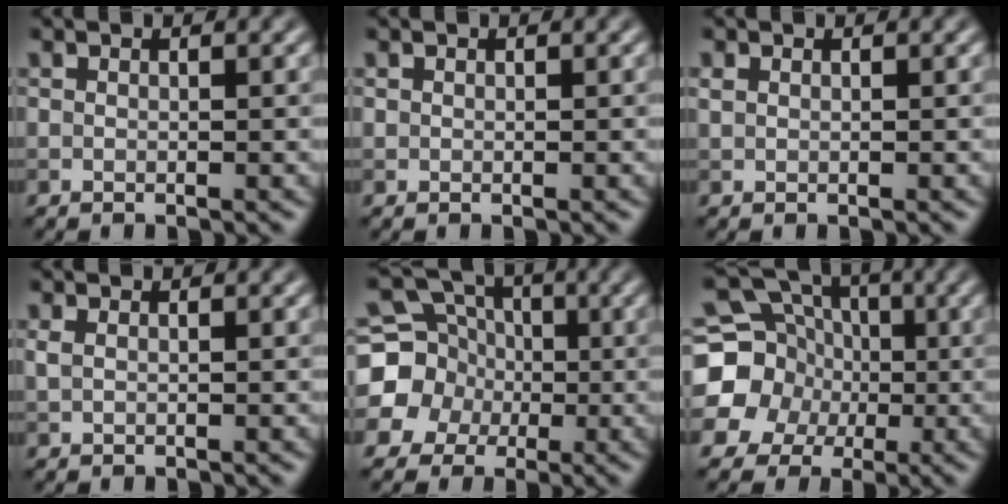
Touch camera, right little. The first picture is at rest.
{"total": 0.0}
{"total": 0.6, "force": [0.3, 0.5, 0.3], "torque": [-0.006, 0.000, 0.008]}
{"total": 0.6, "force": [0.3, 0.2, 0.5], "torque": [-0.012, 0.002, 0.006]}
{"total": 7.8, "force": [-0.6, 7.4, 2.3], "torque": [-0.062, 0.016, -0.038]}
{"total": 12.5, "force": [-0.5, 11.8, 4.3], "torque": [-0.126, 0.020, -0.038]}